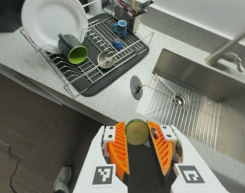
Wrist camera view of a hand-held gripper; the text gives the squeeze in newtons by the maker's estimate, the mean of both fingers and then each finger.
{"total": 7.2, "left": 7.0, "right": 7.3}